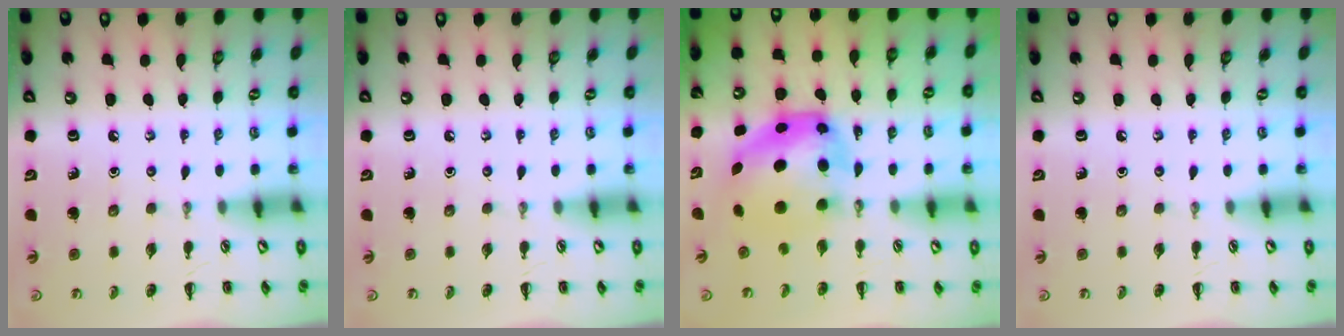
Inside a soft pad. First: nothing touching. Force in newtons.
{"total": 0.0}
{"total": 6.8, "press": 6.7, "slide": 1.3}
{"total": 0.0}